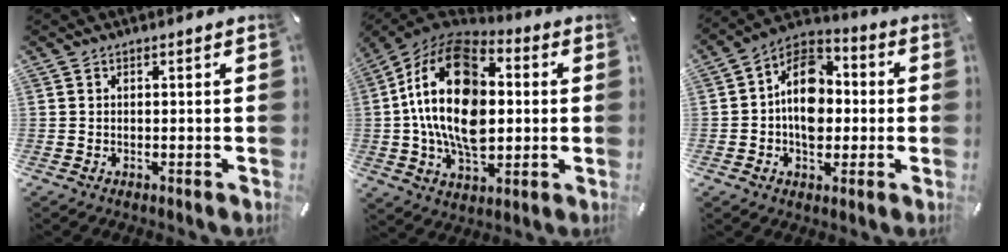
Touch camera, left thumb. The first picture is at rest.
{"total": 23.0, "force": [1.5, 14.8, 17.5], "torque": [-0.362, 0.002, 0.018]}
{"total": 12.7, "force": [-1.0, 9.6, 8.2], "torque": [-0.137, 0.015, -0.019]}